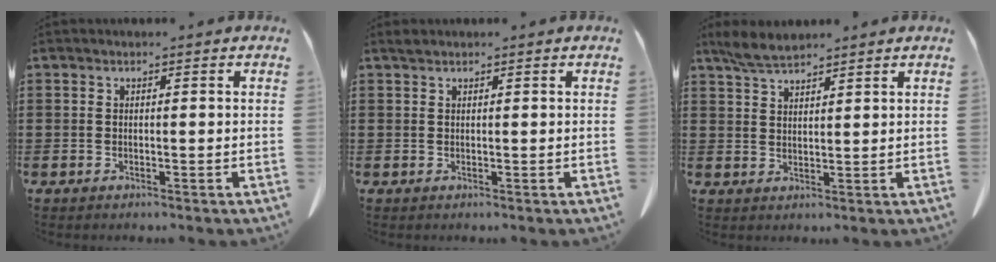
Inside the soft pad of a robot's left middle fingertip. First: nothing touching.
{"total": 0.5, "force": [0.4, 0.1, 0.2], "torque": [-0.007, -0.001, 0.010]}
{"total": 3.7, "force": [3.2, 0.7, 1.8], "torque": [-0.044, -0.005, 0.061]}